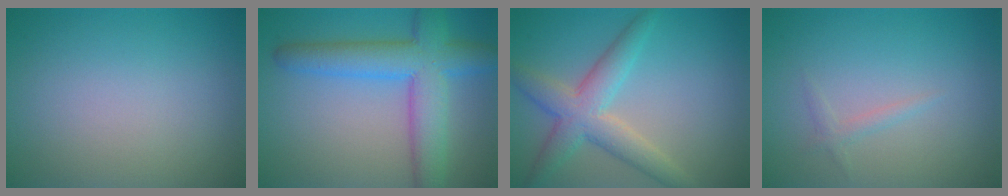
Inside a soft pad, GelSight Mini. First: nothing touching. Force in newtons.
{"total": 7.6, "press": 7.6, "slide": 0.2}
{"total": 4.9, "press": 4.9, "slide": 0.1}
{"total": 0.9, "press": 0.9, "slide": 0.1}